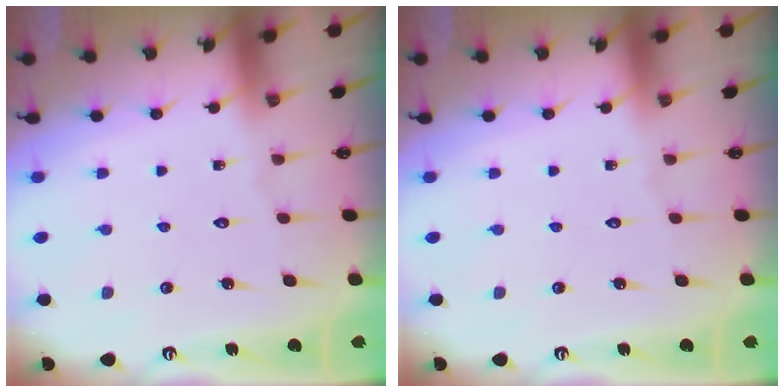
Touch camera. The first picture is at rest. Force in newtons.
{"total": 0.0}